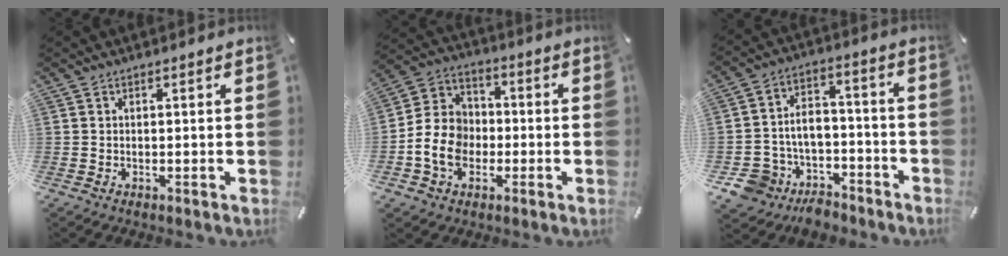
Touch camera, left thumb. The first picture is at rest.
{"total": 10.7, "force": [-2.8, 9.1, 4.8], "torque": [-0.114, 0.025, -0.050]}
{"total": 9.5, "force": [-5.4, 7.7, 1.7], "torque": [-0.039, 0.025, -0.093]}